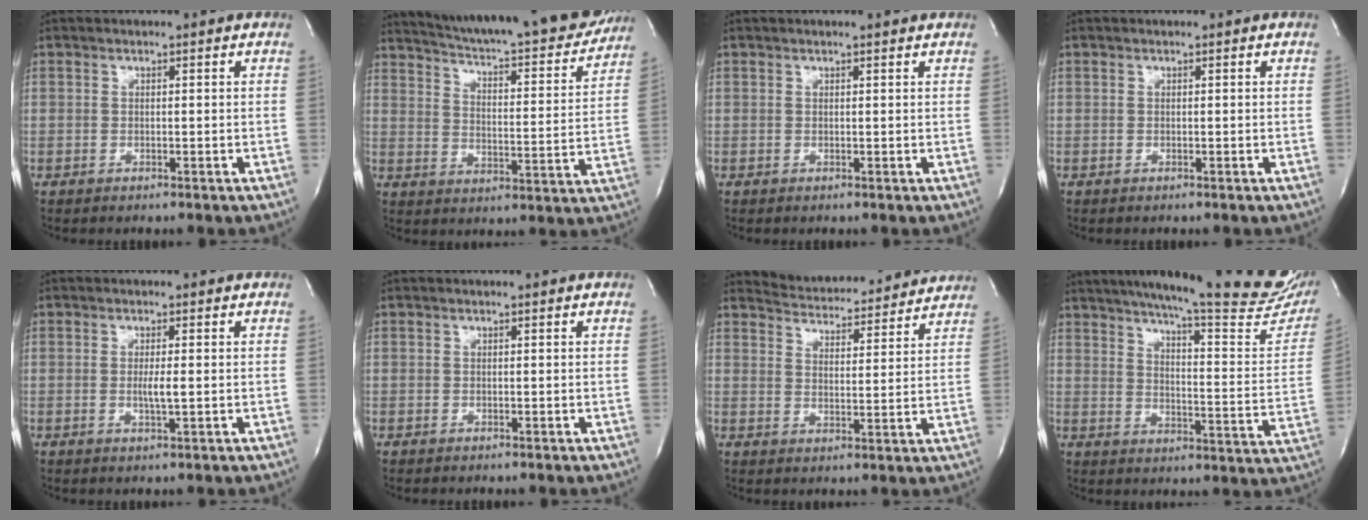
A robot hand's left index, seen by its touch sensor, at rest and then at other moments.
{"total": 25.0, "force": [22.6, 3.7, 10.0], "torque": [-0.160, -0.043, 0.293]}
{"total": 1.4, "force": [1.3, -0.1, 0.5], "torque": [-0.014, 0.006, 0.016]}
{"total": 0.0}
{"total": 2.3, "force": [-0.1, 0.0, 2.3], "torque": [-0.048, -0.005, -0.002]}
{"total": 0.0}
{"total": 13.9, "force": [13.6, 2.1, 2.4], "torque": [-0.032, 0.004, 0.175]}
{"total": 28.6, "force": [23.8, 2.9, 15.6], "torque": [-0.214, -0.065, 0.295]}